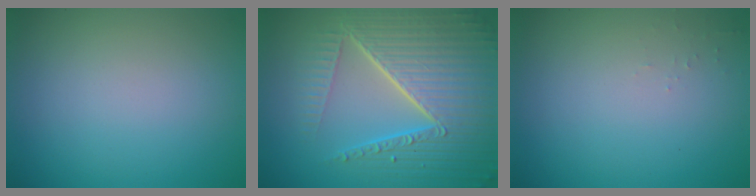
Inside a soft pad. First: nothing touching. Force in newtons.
{"total": 9.6, "press": 6.2, "slide": 7.3}
{"total": 0.5, "press": 0.5, "slide": 0.2}